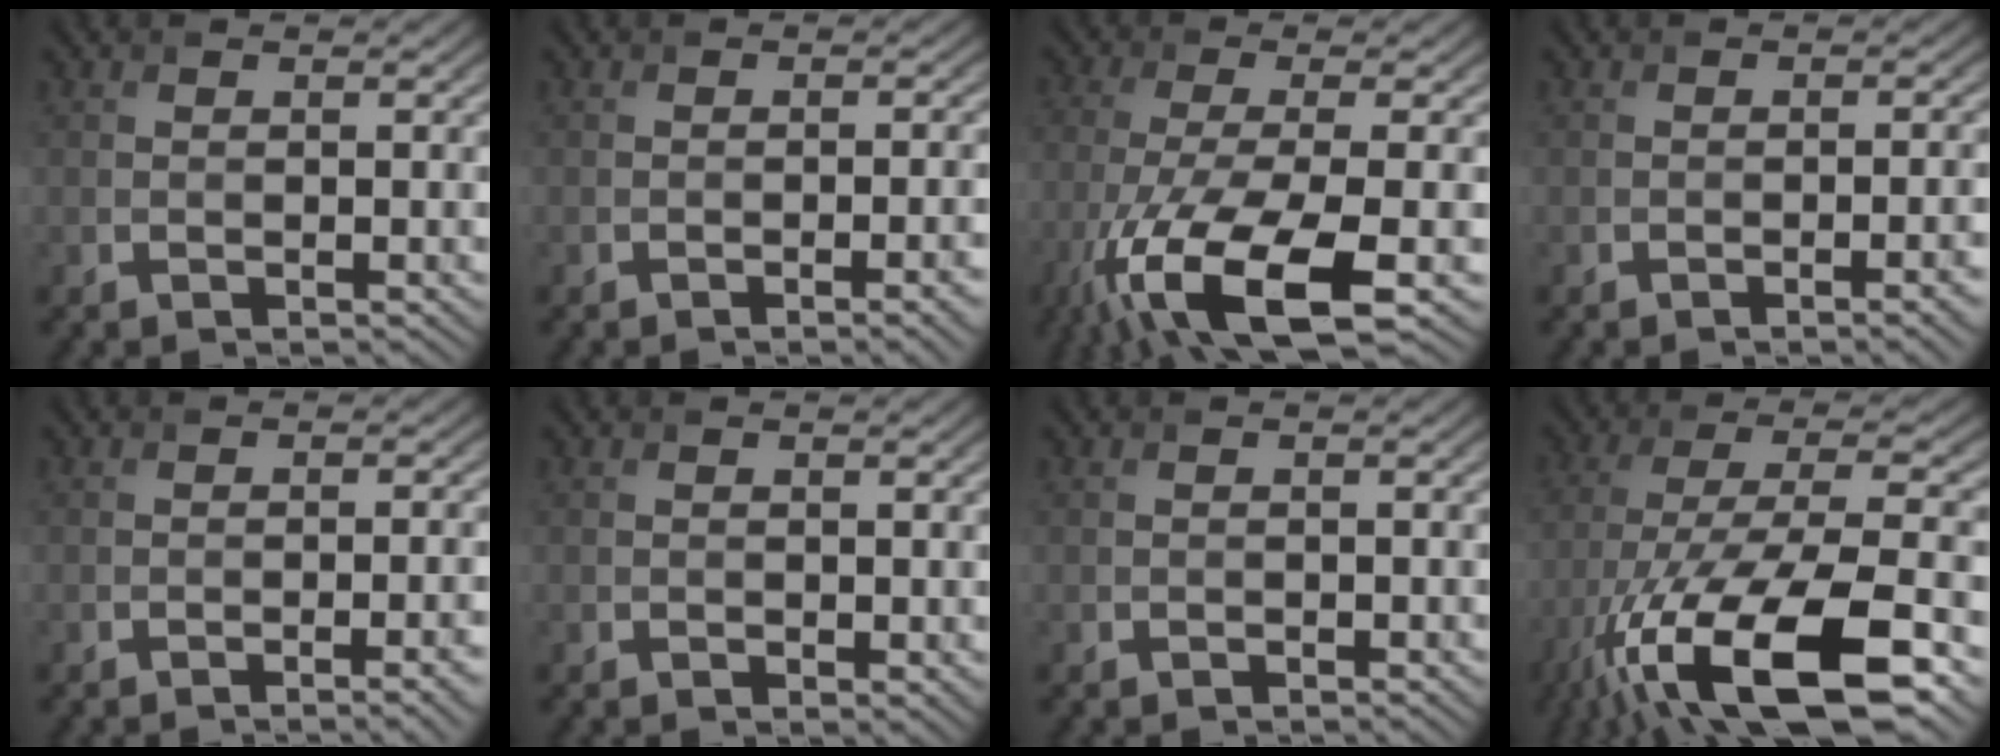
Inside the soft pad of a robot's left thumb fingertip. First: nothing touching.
{"total": 2.8, "force": [-1.3, 0.7, 2.4], "torque": [-0.027, 0.006, -0.021]}
{"total": 13.1, "force": [-6.2, 4.1, 10.8], "torque": [-0.236, -0.027, -0.108]}
{"total": 2.9, "force": [-1.3, 0.7, 2.5], "torque": [-0.027, 0.006, -0.022]}
{"total": 3.2, "force": [-1.5, 0.8, 2.7], "torque": [-0.031, 0.006, -0.023]}
{"total": 0.7, "force": [-0.1, 0.4, 0.5], "torque": [-0.010, -0.002, 0.005]}
{"total": 0.0}
{"total": 17.4, "force": [-9.3, 6.0, 13.5], "torque": [-0.275, -0.019, -0.169]}